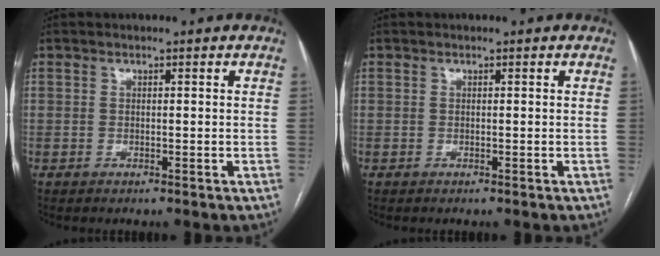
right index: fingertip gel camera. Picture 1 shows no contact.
{"total": 0.0}